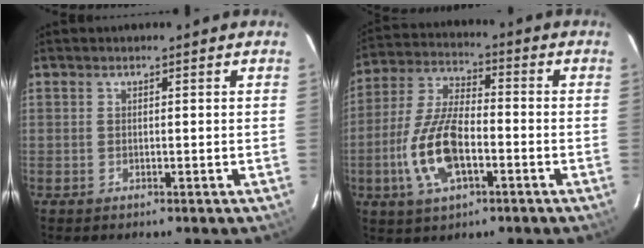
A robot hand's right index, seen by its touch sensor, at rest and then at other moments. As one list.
[{"total": 13.5, "force": [-4.3, 5.8, 11.4], "torque": [-0.246, 0.000, -0.081]}]